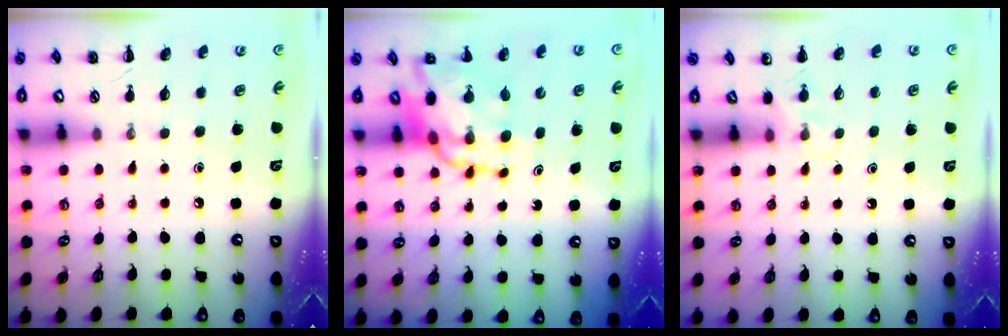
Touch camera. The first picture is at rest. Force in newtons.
{"total": 12.1, "press": 11.7, "slide": 3.2}
{"total": 4.6, "press": 4.3, "slide": 1.6}